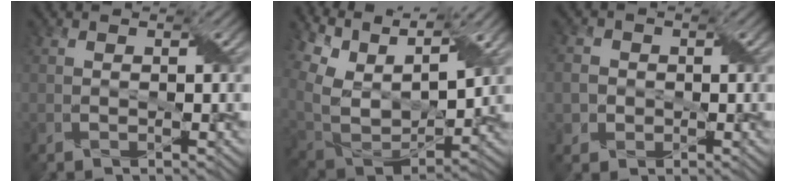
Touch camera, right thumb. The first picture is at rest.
{"total": 13.3, "force": [8.8, 5.8, 8.1], "torque": [-0.233, 0.029, 0.158]}
{"total": 3.8, "force": [-0.4, 3.6, 1.0], "torque": [-0.024, 0.011, -0.022]}